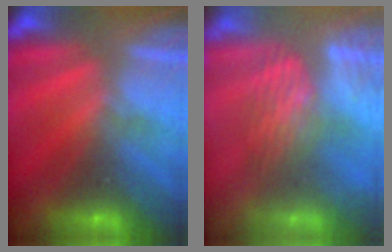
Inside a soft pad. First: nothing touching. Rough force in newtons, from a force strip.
{"total": 3.6}